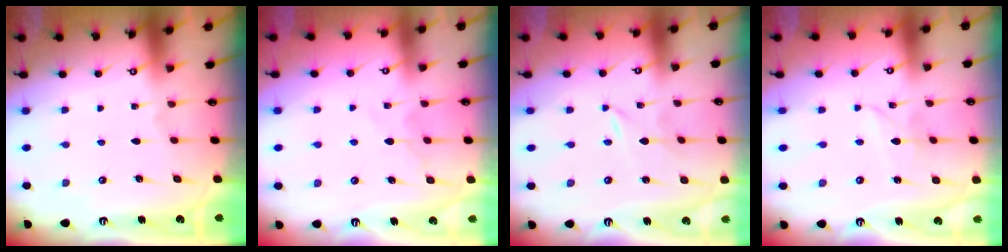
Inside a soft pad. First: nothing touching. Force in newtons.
{"total": 7.0, "press": 7.0, "slide": 0.5}
{"total": 0.0}
{"total": 2.9, "press": 2.9, "slide": 0.3}